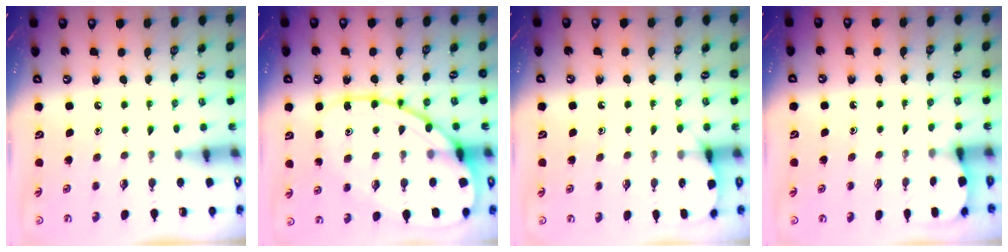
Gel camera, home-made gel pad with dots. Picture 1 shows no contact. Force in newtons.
{"total": 17.2, "press": 17.1, "slide": 1.8}
{"total": 5.6, "press": 5.6, "slide": 0.7}
{"total": 1.8, "press": 1.7, "slide": 0.2}